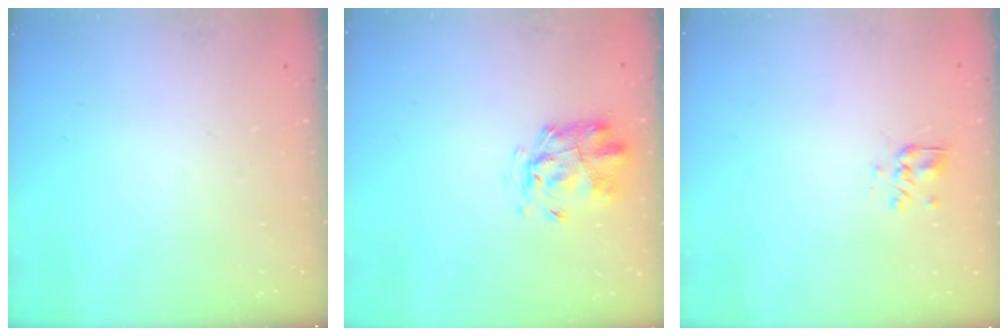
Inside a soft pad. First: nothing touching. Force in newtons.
{"total": 2.6, "press": 2.4, "slide": 0.8}
{"total": 3.0, "press": 2.9, "slide": 1.0}